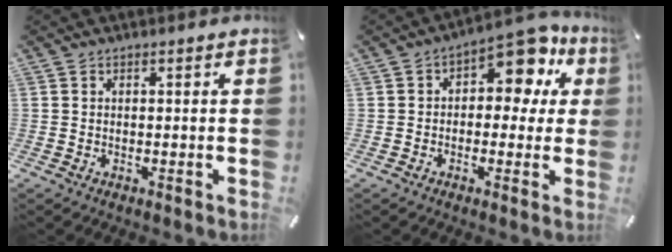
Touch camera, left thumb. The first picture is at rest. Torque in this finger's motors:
{"motor_torque": [0.17, 0.16, 0.08, -0.02, 0.11]}